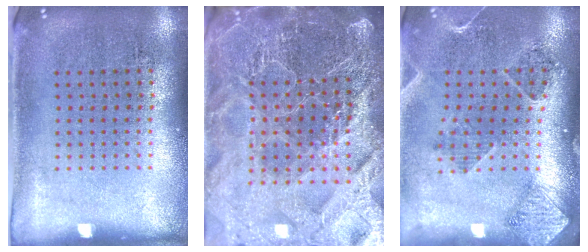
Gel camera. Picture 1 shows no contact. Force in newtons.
{"total": 6.1, "press": 5.3, "slide": 2.9}
{"total": 1.6, "press": 1.5, "slide": 0.4}